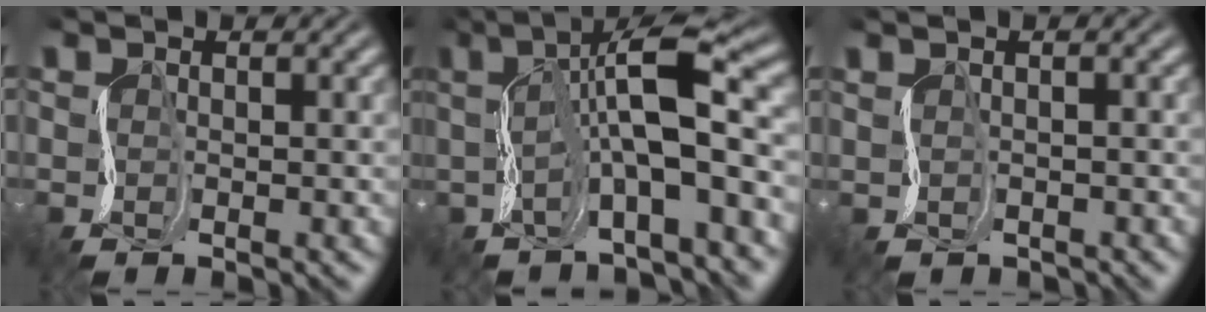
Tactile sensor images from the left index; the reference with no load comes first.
{"total": 8.9, "force": [1.2, 1.6, 8.7], "torque": [-0.131, 0.044, 0.005]}
{"total": 1.3, "force": [1.0, -0.4, -0.8], "torque": [0.017, 0.009, 0.006]}